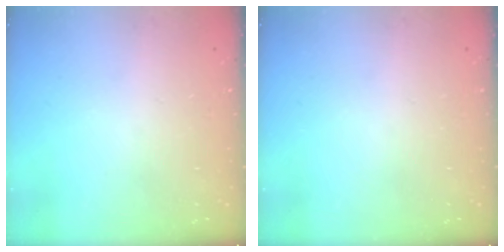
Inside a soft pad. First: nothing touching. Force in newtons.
{"total": 0.0}